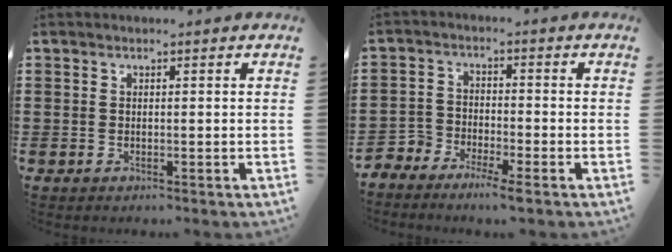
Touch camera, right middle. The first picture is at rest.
{"total": 3.8, "force": [-3.7, 0.4, 0.5], "torque": [-0.028, 0.000, -0.082]}